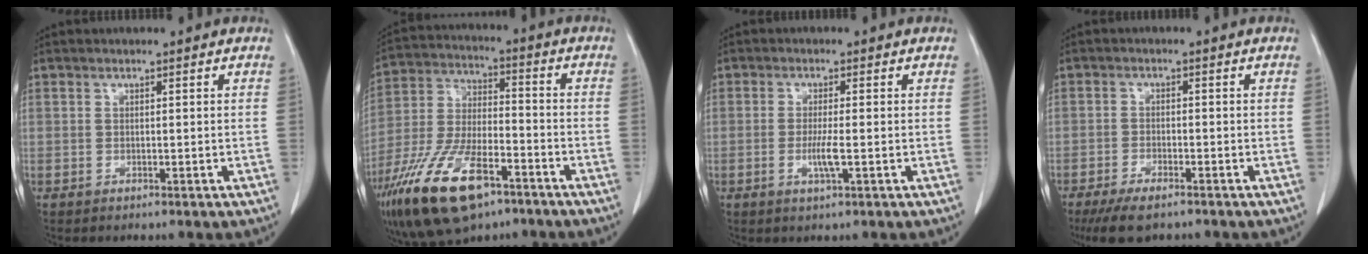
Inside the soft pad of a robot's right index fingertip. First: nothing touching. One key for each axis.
{"total": 18.0, "fx": -10.7, "fy": 6.5, "fz": 12.9, "tx": -0.283, "ty": -0.021, "tz": -0.195}
{"total": 3.2, "fx": -0.7, "fy": 0.0, "fz": 3.1, "tx": -0.064, "ty": -0.007, "tz": -0.015}
{"total": 6.3, "fx": -4.9, "fy": 1.7, "fz": 3.6, "tx": -0.063, "ty": -0.011, "tz": -0.081}